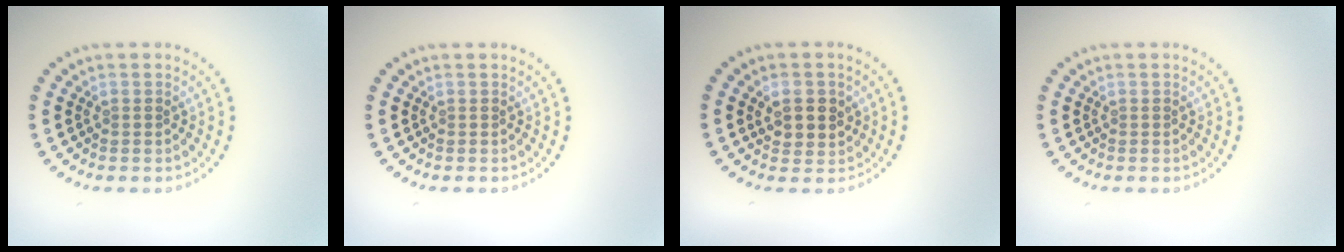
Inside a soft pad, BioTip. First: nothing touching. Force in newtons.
{"total": 0.0}
{"total": 2.8, "press": 2.7, "slide": 0.7}
{"total": 0.0}